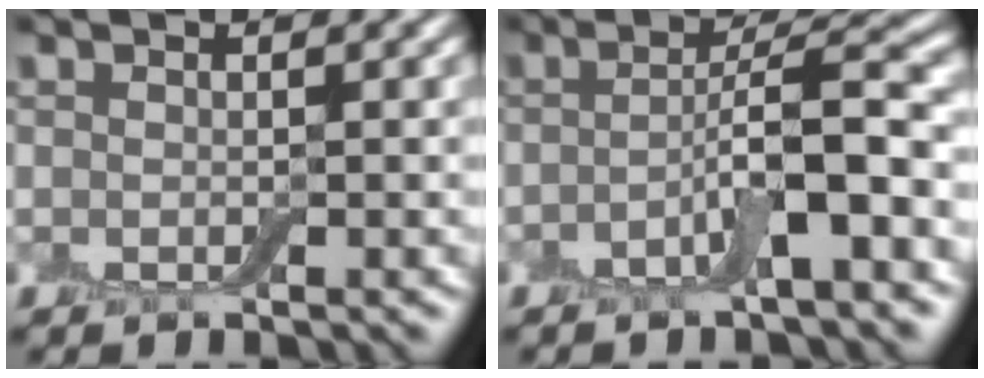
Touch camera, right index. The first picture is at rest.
{"total": 5.4, "force": [-1.8, 1.0, 5.0], "torque": [-0.084, 0.017, -0.040]}